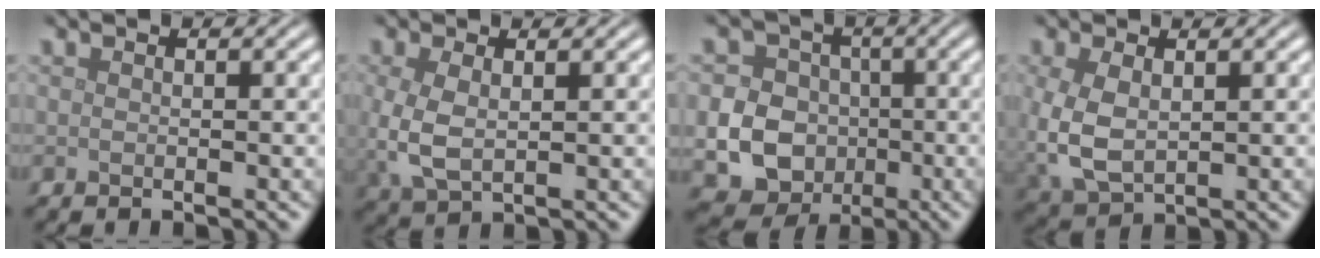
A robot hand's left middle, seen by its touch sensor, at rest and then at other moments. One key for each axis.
{"total": 4.1, "fx": -0.1, "fy": 2.4, "fz": 3.4, "tx": -0.095, "ty": -0.008, "tz": 0.003}
{"total": 10.1, "fx": -2.4, "fy": 9.1, "fz": 3.7, "tx": -0.063, "ty": -0.016, "tz": -0.065}
{"total": 5.2, "fx": -0.2, "fy": 3.4, "fz": 4.0, "tx": -0.113, "ty": -0.013, "tz": 0.007}